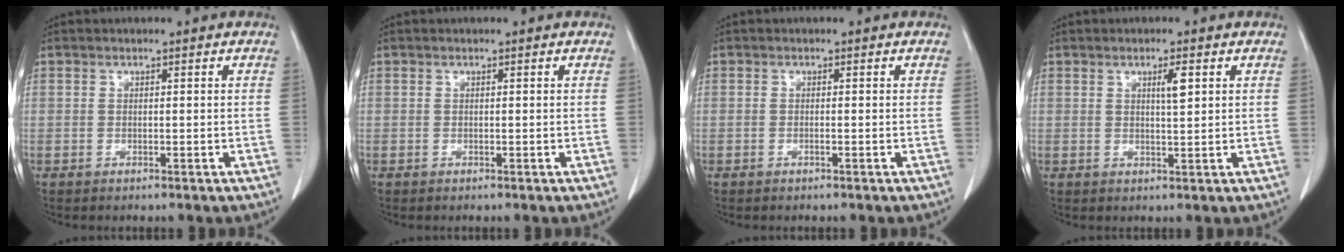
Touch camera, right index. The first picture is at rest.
{"total": 0.0}
{"total": 0.0}
{"total": 2.6, "force": [1.0, 0.3, 2.4], "torque": [-0.039, -0.002, 0.016]}